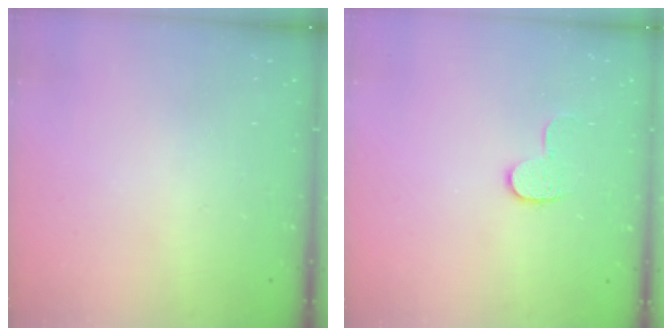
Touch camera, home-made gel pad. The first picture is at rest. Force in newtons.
{"total": 6.8, "press": 6.8, "slide": 0.2}